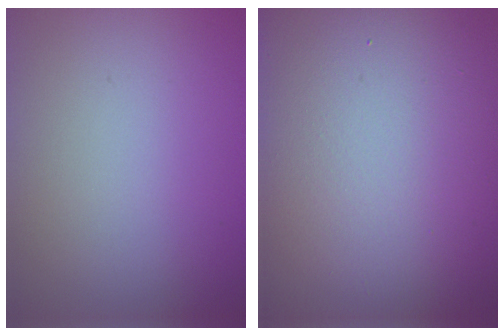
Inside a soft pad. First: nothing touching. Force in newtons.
{"total": 22.1, "press": 22.1, "slide": 1.1}